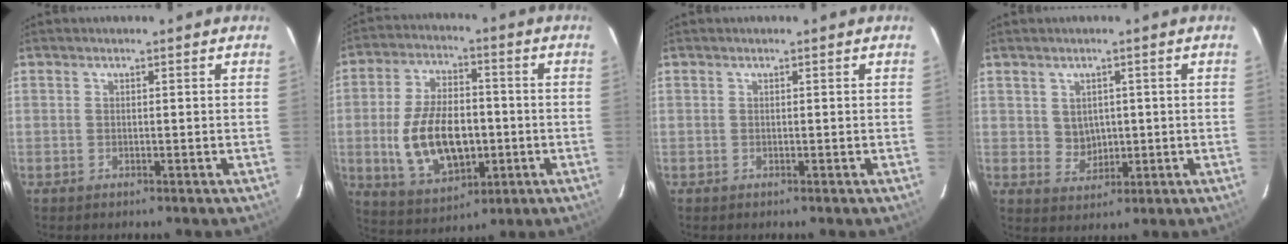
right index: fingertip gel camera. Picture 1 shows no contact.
{"total": 15.4, "force": [-2.4, 8.9, 12.3], "torque": [-0.253, -0.001, -0.023]}
{"total": 0.0}
{"total": 3.9, "force": [0.8, 3.6, 1.2], "torque": [-0.020, 0.004, 0.025]}